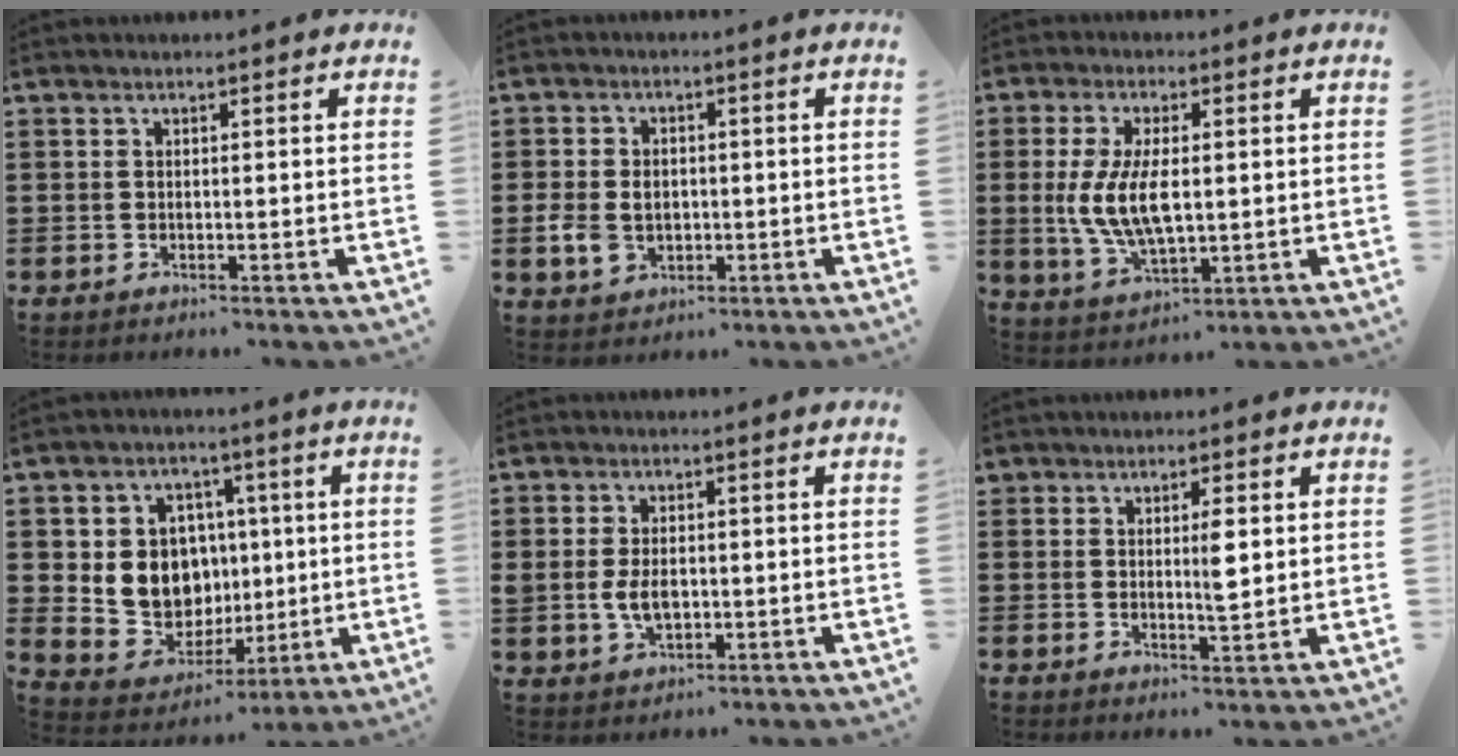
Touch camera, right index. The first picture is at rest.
{"total": 4.6, "force": [-0.6, 3.7, 2.7], "torque": [-0.055, 0.004, -0.016]}
{"total": 8.4, "force": [0.2, 4.0, 7.5], "torque": [-0.167, 0.000, -0.001]}
{"total": 9.8, "force": [1.2, 9.1, 3.6], "torque": [-0.090, 0.004, 0.032]}
{"total": 4.2, "force": [-0.3, 2.8, 3.1], "torque": [-0.070, 0.006, -0.007]}
{"total": 3.4, "force": [1.1, 1.2, 3.0], "torque": [-0.052, 0.001, 0.017]}